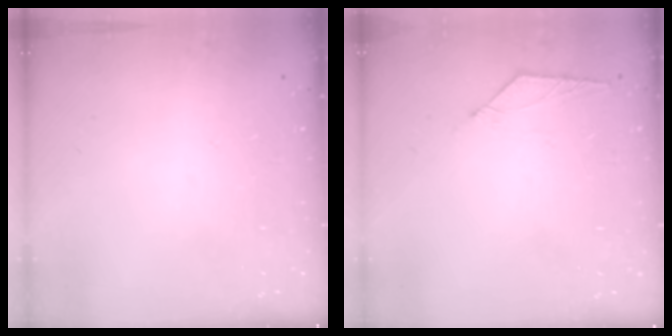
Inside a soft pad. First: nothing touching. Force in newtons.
{"total": 4.5, "press": 4.4, "slide": 0.7}